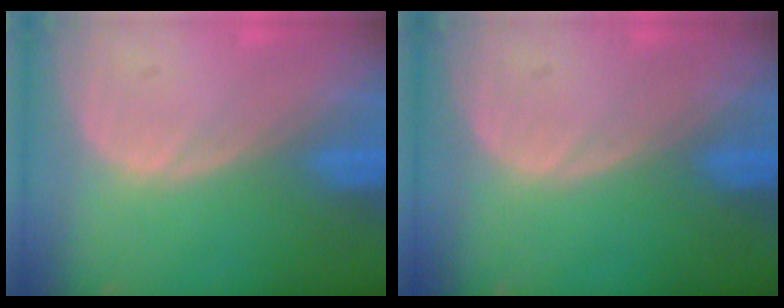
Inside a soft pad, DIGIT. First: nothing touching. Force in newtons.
{"total": 0.0}